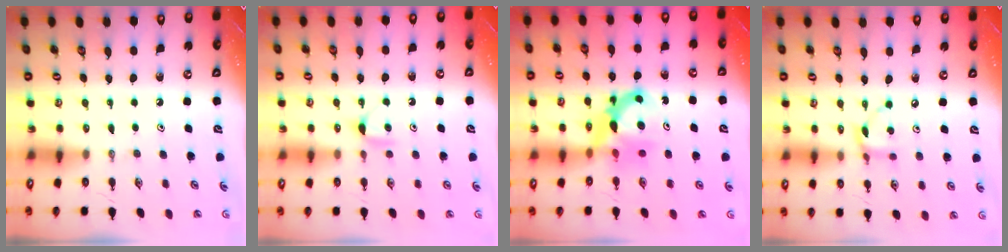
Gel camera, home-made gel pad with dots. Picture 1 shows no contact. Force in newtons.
{"total": 5.7, "press": 5.7, "slide": 0.8}
{"total": 7.6, "press": 7.6, "slide": 0.7}
{"total": 7.0, "press": 7.0, "slide": 0.3}